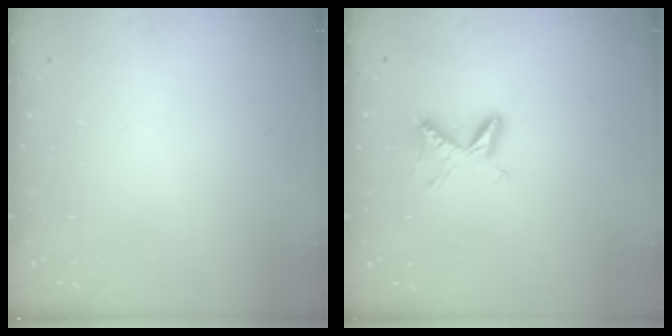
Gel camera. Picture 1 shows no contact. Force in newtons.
{"total": 7.1, "press": 7.0, "slide": 0.7}